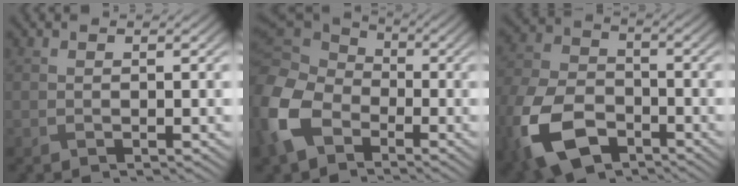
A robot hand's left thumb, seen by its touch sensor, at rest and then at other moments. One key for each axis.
{"total": 12.8, "fx": -3.7, "fy": 9.5, "fz": 7.7, "tx": -0.244, "ty": -0.039, "tz": -0.073}
{"total": 14.6, "fx": -7.1, "fy": 9.1, "fz": 8.9, "tx": -0.254, "ty": -0.057, "tz": -0.135}